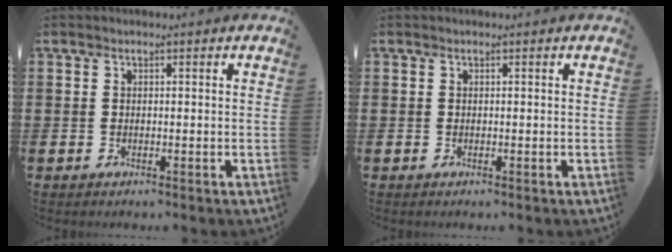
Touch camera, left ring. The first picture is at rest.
{"total": 0.0}